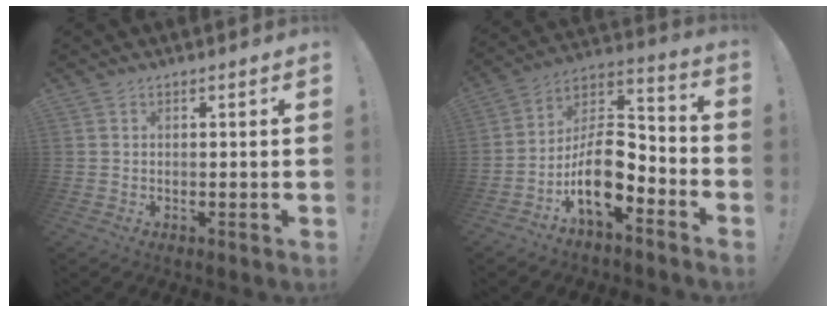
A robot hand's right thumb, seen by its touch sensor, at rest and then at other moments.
{"total": 14.8, "force": [-6.8, 7.6, 10.8], "torque": [-0.198, 0.031, -0.109]}